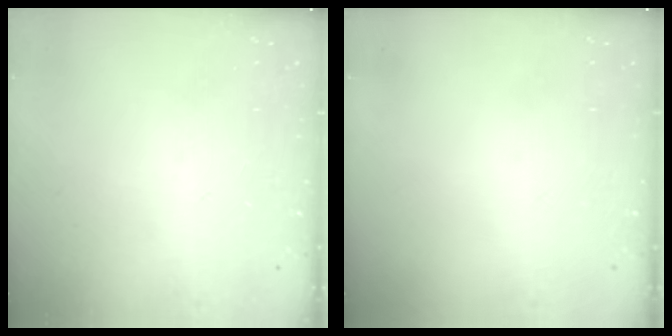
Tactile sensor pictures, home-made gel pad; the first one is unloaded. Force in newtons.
{"total": 0.0}